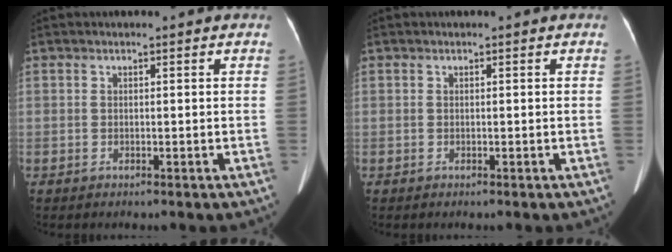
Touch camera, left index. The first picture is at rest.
{"total": 0.0}